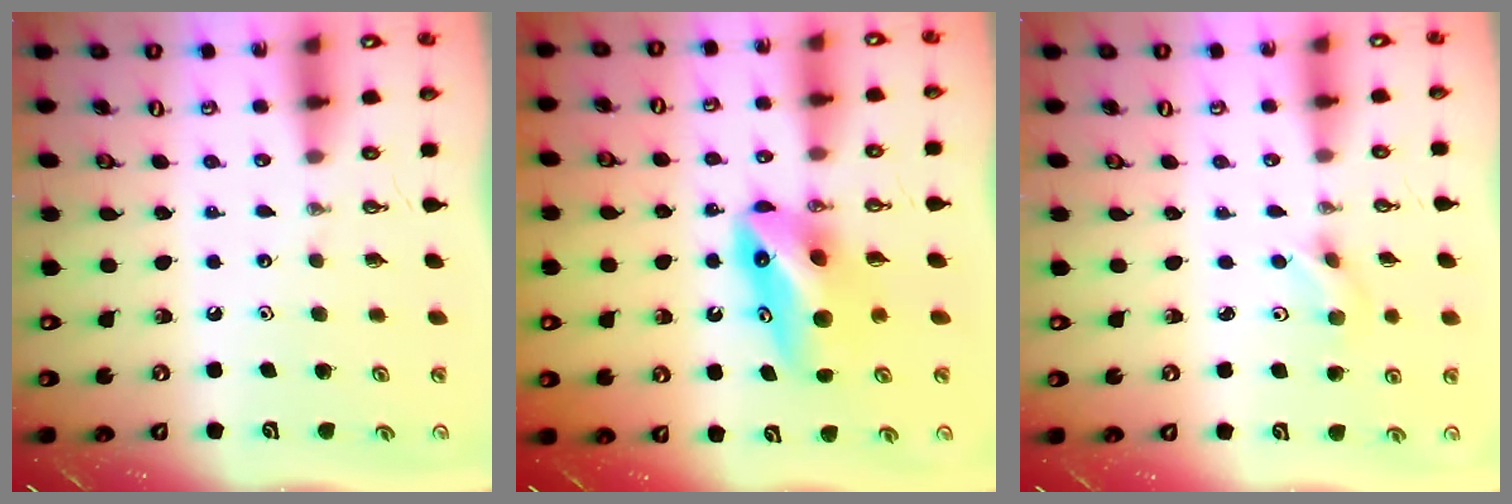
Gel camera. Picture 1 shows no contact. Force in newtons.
{"total": 9.7, "press": 9.6, "slide": 1.4}
{"total": 2.2, "press": 2.2, "slide": 0.1}